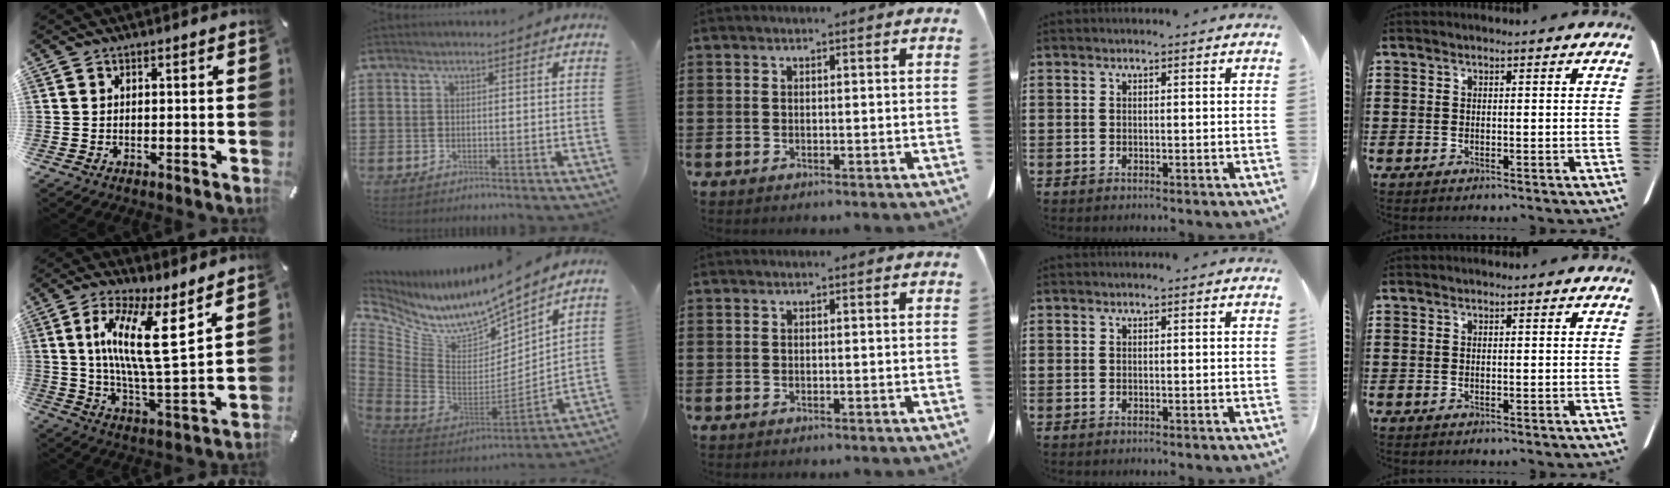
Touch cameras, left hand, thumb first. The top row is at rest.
{"thumb": {"total": 15.6, "force": [6.2, 3.7, 13.8], "torque": [-0.245, -0.022, 0.098]}, "index": {"total": 8.1, "force": [7.0, 2.8, 3.1], "torque": [-0.100, -0.069, 0.118]}}